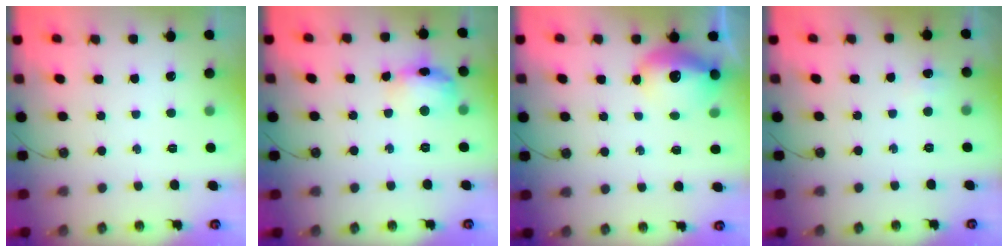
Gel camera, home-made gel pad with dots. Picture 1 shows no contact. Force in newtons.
{"total": 13.0, "press": 13.0, "slide": 1.1}
{"total": 11.9, "press": 11.8, "slide": 1.0}
{"total": 8.8, "press": 2.4, "slide": 8.5}